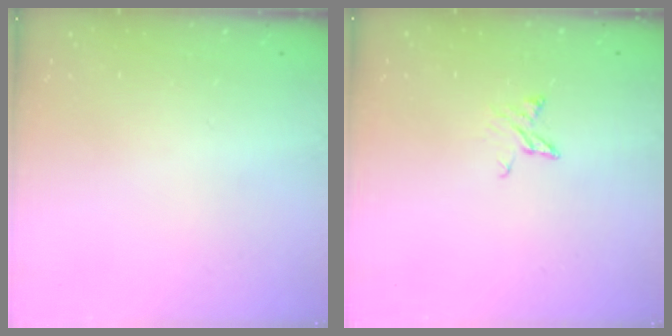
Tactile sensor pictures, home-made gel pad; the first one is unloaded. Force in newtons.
{"total": 4.0, "press": 3.9, "slide": 0.5}